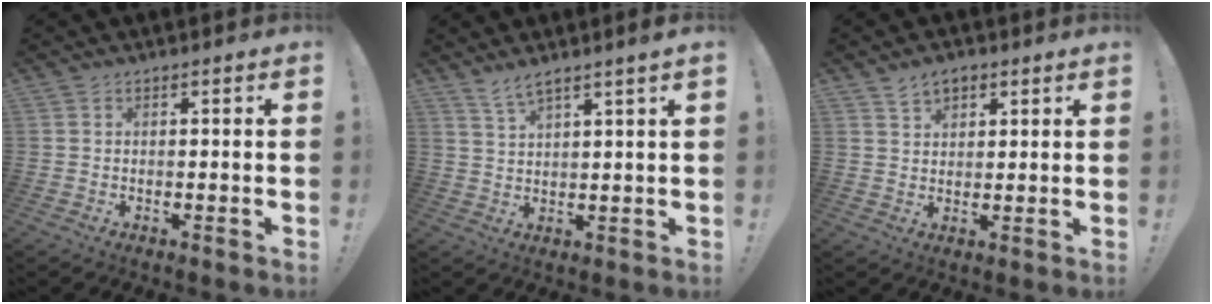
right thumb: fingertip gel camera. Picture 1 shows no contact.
{"total": 4.5, "force": [3.7, -0.2, 2.7], "torque": [-0.058, -0.018, 0.064]}
{"total": 4.5, "force": [3.1, 2.6, 2.0], "torque": [-0.033, -0.011, 0.056]}